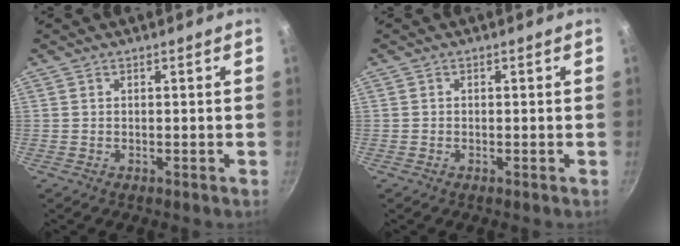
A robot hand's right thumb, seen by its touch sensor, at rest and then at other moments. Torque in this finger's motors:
{"motor_torque": [-0.33, 0.03, -0.27, 0.12, 0.03]}